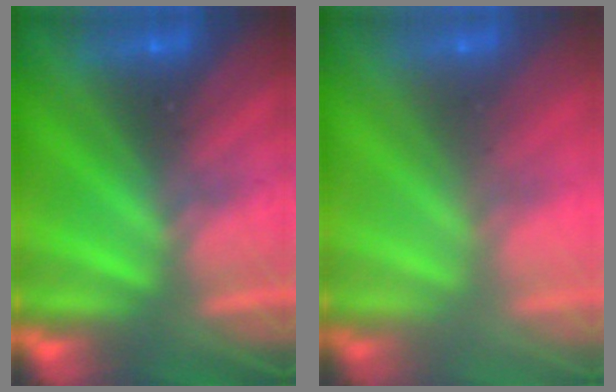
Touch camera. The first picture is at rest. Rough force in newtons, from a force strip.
{"total": 2.3}